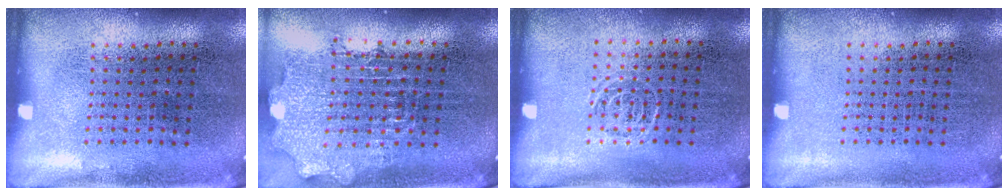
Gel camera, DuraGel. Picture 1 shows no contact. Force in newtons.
{"total": 2.0, "press": 1.6, "slide": 1.2}
{"total": 0.5, "press": 0.4, "slide": 0.3}
{"total": 0.0}